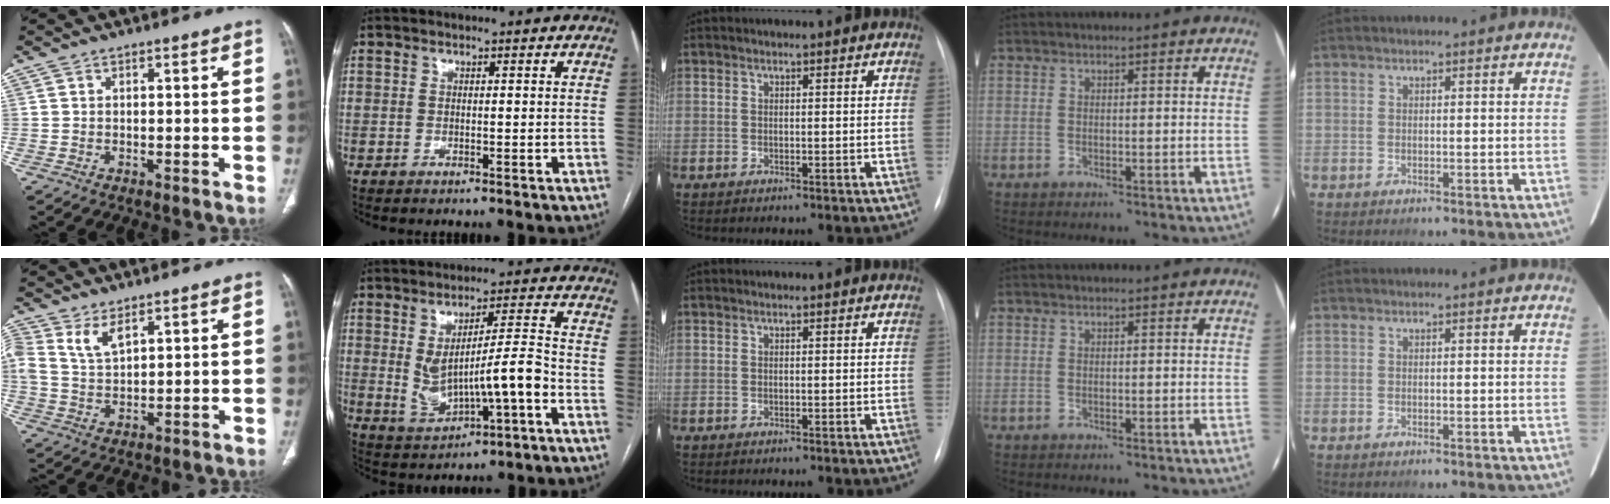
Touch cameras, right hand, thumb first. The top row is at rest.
{"thumb": {"total": 5.7, "force": [3.2, 2.8, 3.8], "torque": [-0.072, -0.008, 0.073]}, "index": {"total": 10.4, "force": [-1.7, 2.0, 10.1], "torque": [-0.181, 0.011, -0.014]}}